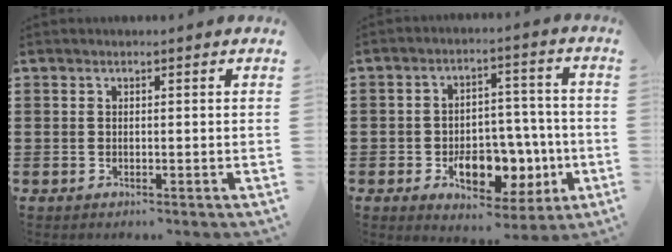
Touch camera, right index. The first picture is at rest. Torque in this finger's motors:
{"motor_torque": [0.58, -0.50, 0.63, 0.12]}